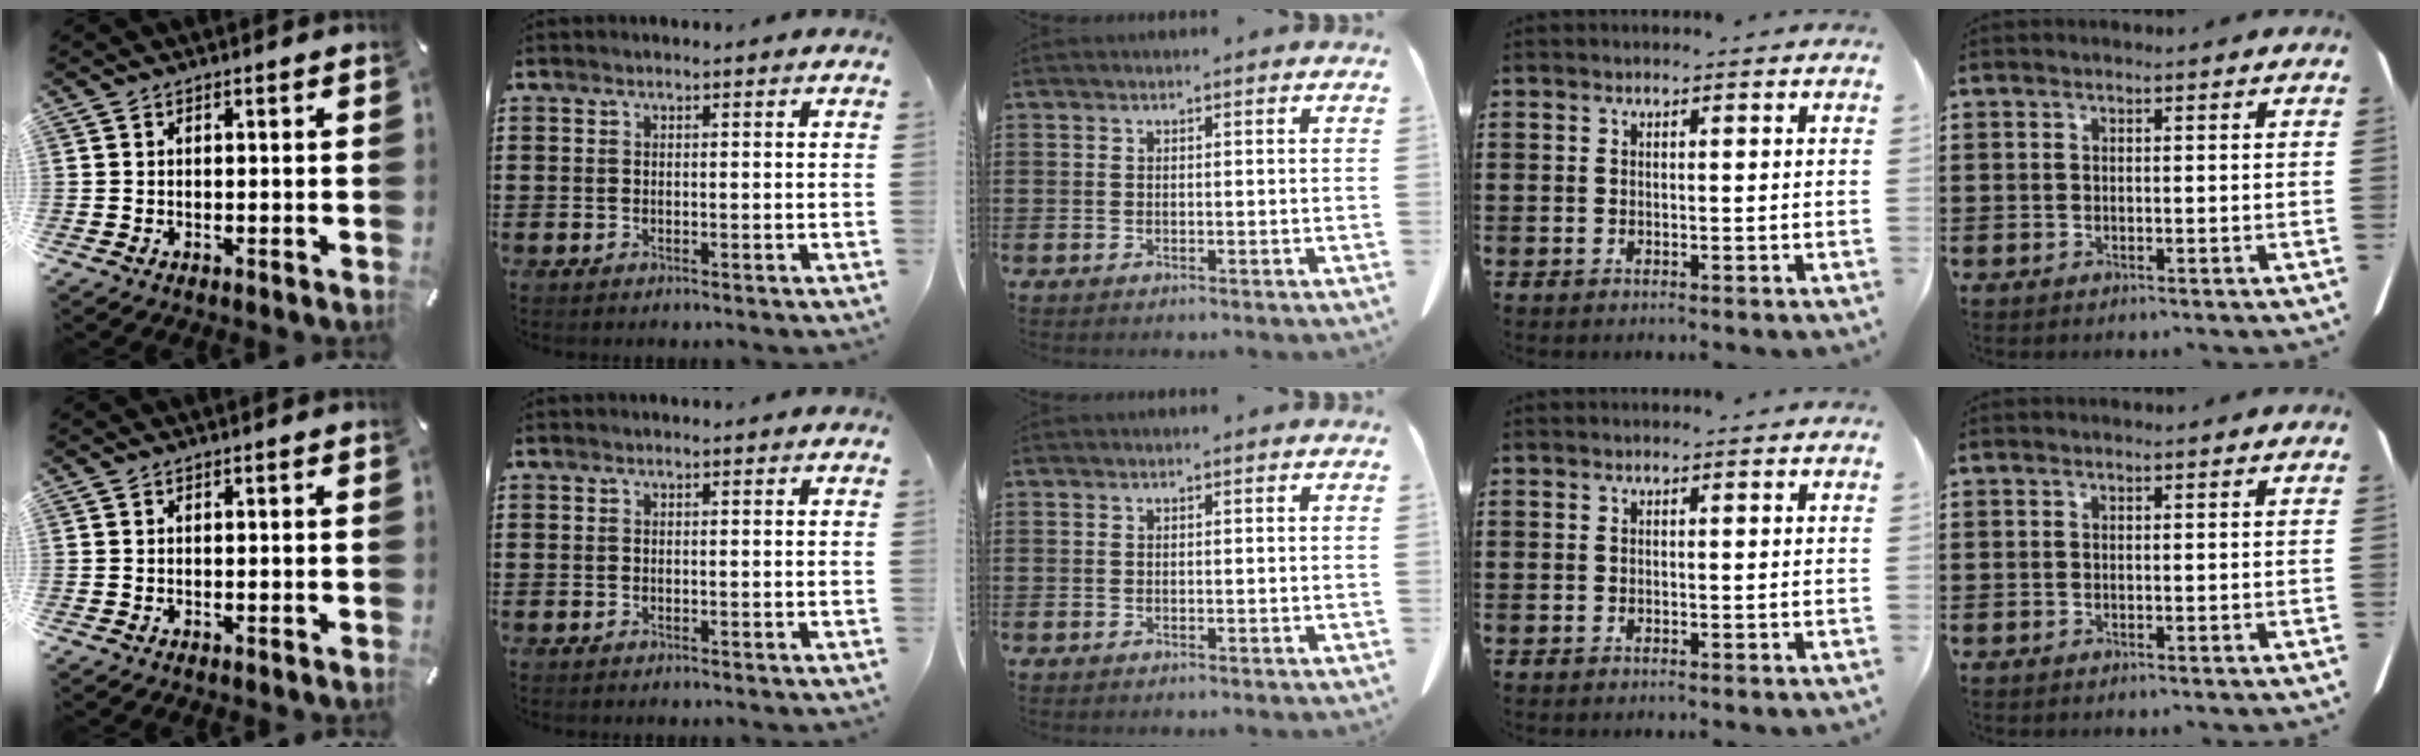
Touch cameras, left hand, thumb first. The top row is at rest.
{}